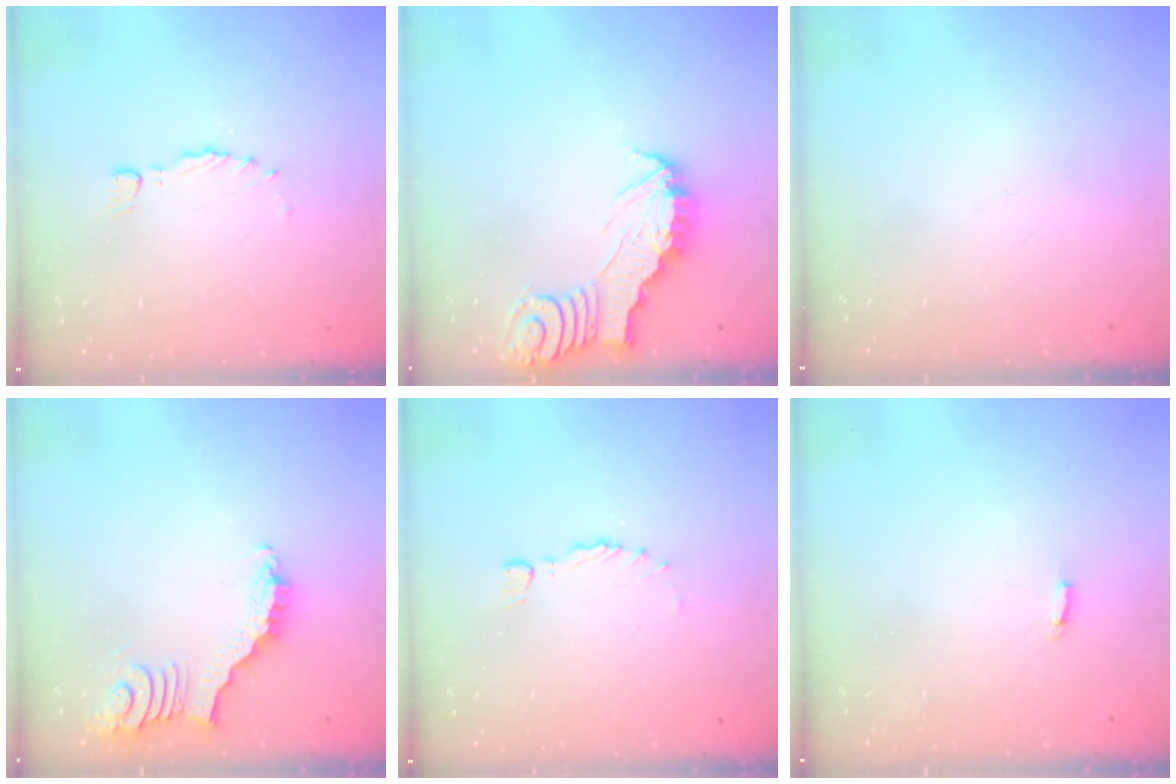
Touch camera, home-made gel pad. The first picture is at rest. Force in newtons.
{"total": 3.0, "press": 3.0, "slide": 0.3}
{"total": 0.0}
{"total": 3.9, "press": 3.8, "slide": 0.7}
{"total": 0.0}
{"total": 4.0, "press": 4.0, "slide": 0.3}